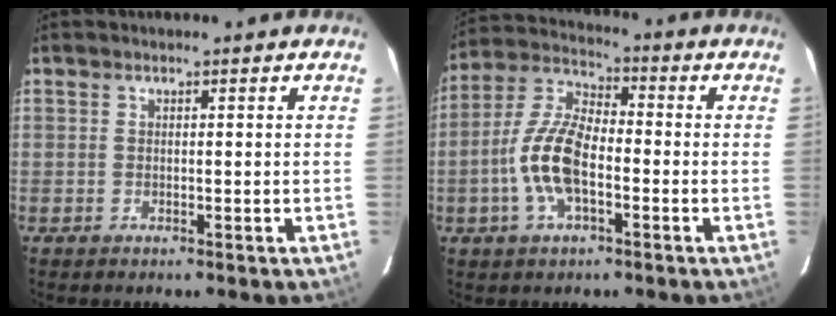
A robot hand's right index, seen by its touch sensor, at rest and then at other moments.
{"total": 11.7, "force": [-3.2, 5.2, 10.0], "torque": [-0.214, 0.008, -0.066]}